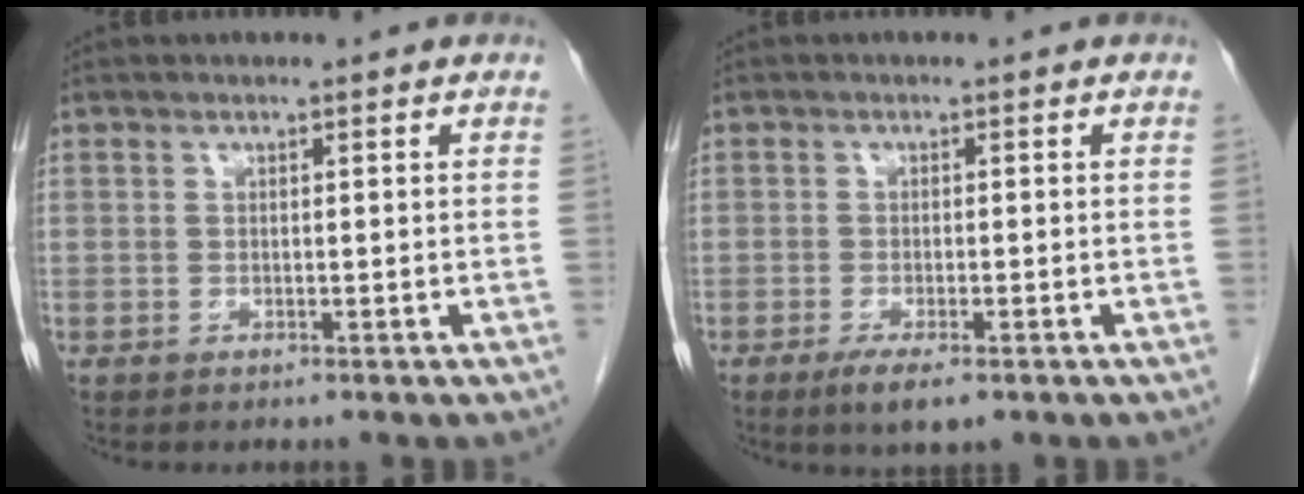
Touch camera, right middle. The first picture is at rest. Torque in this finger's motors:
{"motor_torque": [0.97, -0.62, 0.12, 0.04]}